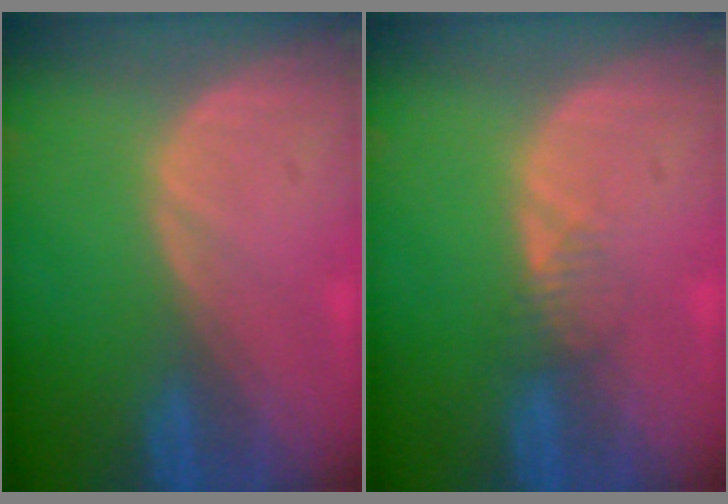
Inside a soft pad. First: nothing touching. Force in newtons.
{"total": 1.6, "press": 1.6, "slide": 0.2}